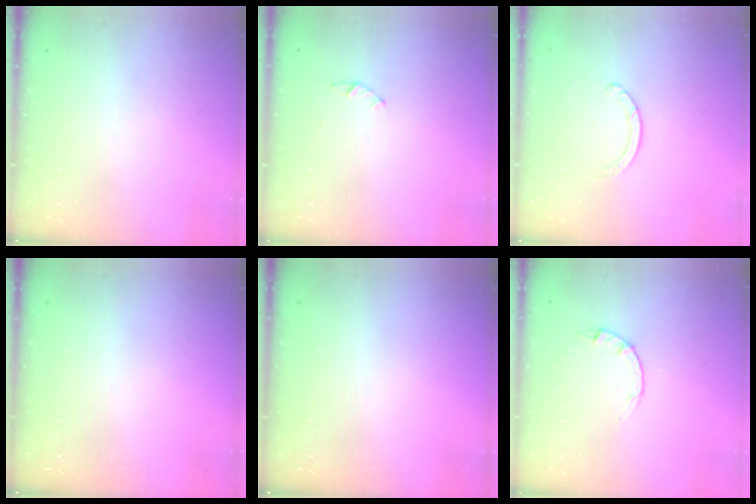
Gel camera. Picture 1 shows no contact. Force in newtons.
{"total": 1.0, "press": 0.9, "slide": 0.3}
{"total": 1.3, "press": 1.2, "slide": 0.2}
{"total": 0.0}
{"total": 0.0}
{"total": 2.2, "press": 2.1, "slide": 0.4}